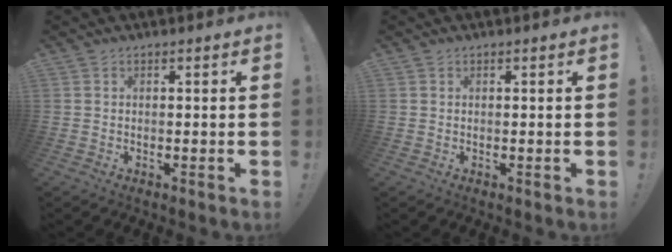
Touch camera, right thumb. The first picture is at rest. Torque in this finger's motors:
{"motor_torque": [-0.08, -0.13, -0.03, 0.08, -0.02]}